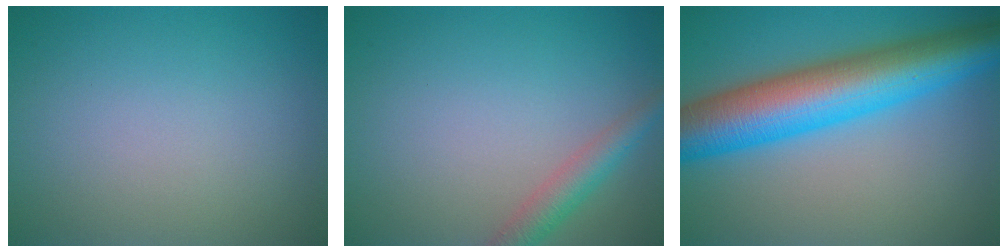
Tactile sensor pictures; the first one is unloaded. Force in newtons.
{"total": 2.7, "press": 2.7, "slide": 0.2}
{"total": 11.3, "press": 11.3, "slide": 0.1}